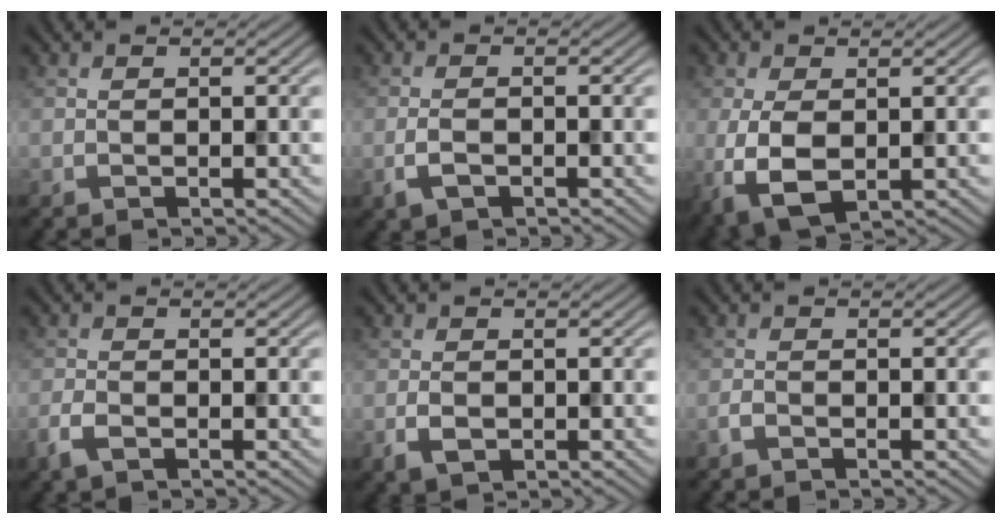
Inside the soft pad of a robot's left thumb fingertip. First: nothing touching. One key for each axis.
{"total": 2.3, "fx": -1.2, "fy": 1.1, "fz": 1.7, "tx": -0.039, "ty": -0.003, "tz": -0.025}
{"total": 6.0, "fx": -0.9, "fy": 3.4, "fz": 4.8, "tx": -0.121, "ty": -0.012, "tz": -0.013}
{"total": 2.5, "fx": -1.4, "fy": 1.2, "fz": 1.6, "tx": -0.042, "ty": -0.005, "tz": -0.033}
{"total": 2.3, "fx": -0.7, "fy": 1.6, "fz": 1.6, "tx": -0.035, "ty": -0.006, "tz": -0.013}
{"total": 1.1, "fx": -0.8, "fy": 0.4, "fz": 0.6, "tx": -0.012, "ty": 0.001, "tz": -0.017}